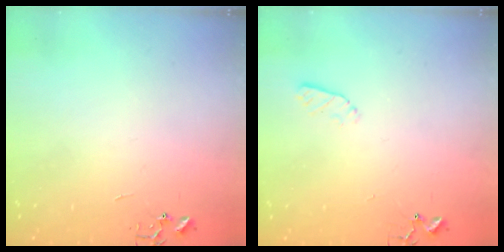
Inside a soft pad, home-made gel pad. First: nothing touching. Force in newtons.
{"total": 3.5, "press": 3.4, "slide": 0.5}